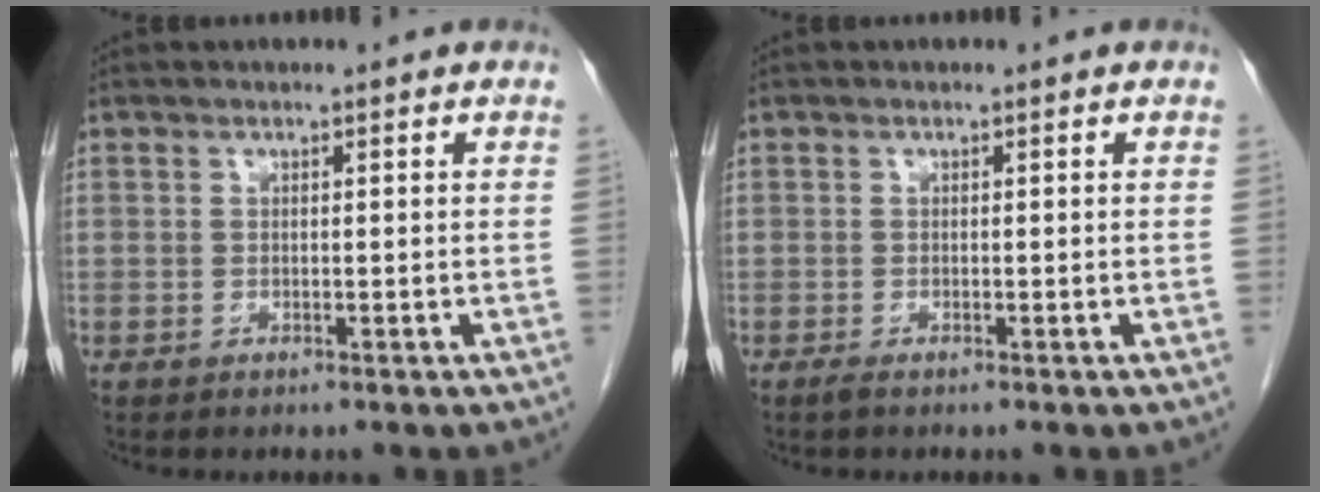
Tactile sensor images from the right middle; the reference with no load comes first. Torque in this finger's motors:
{"motor_torque": [-0.05, 0.10, 0.00, 0.00]}